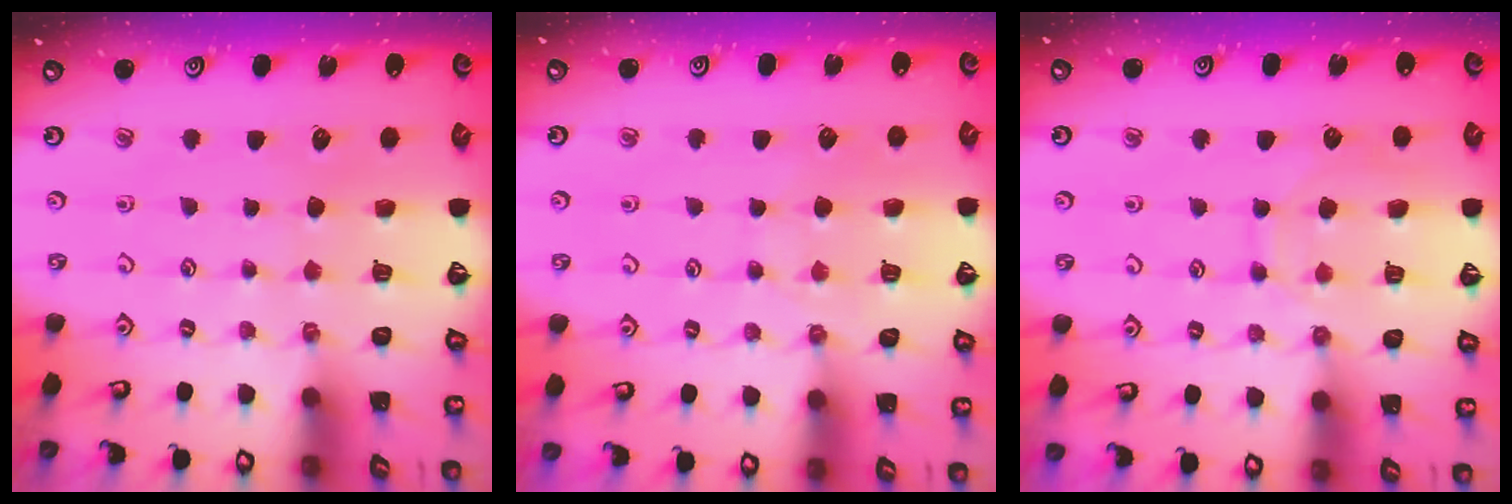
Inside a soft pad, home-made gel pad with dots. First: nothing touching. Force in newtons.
{"total": 5.5, "press": 5.4, "slide": 0.7}
{"total": 8.9, "press": 8.9, "slide": 0.7}